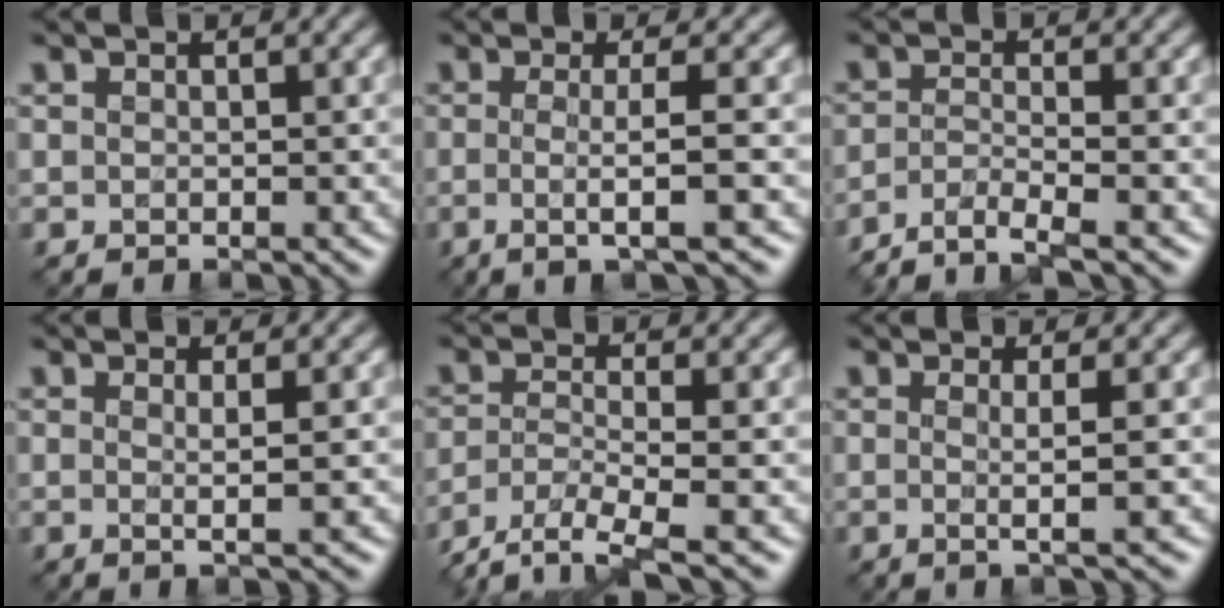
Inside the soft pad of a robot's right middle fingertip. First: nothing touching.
{"total": 3.7, "force": [-0.6, 0.7, 3.6], "torque": [-0.056, -0.011, -0.014]}
{"total": 3.4, "force": [-2.7, 0.6, 2.0], "torque": [-0.033, -0.002, -0.062]}
{"total": 1.7, "force": [0.1, 0.3, 1.6], "torque": [-0.028, 0.000, -0.004]}
{"total": 5.3, "force": [-4.0, 1.2, 3.2], "torque": [-0.068, -0.015, -0.081]}
{"total": 2.3, "force": [-0.1, 0.4, 2.3], "torque": [-0.039, -0.003, -0.010]}